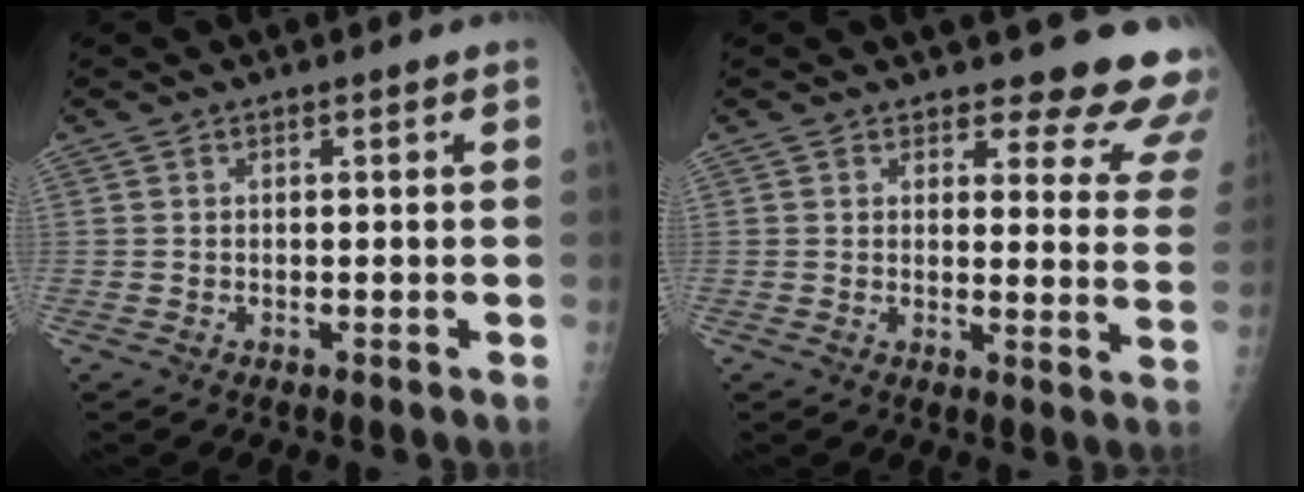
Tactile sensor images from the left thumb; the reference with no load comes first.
{"total": 14.6, "force": [13.5, 4.4, 3.4], "torque": [0.017, -0.115, 0.127]}